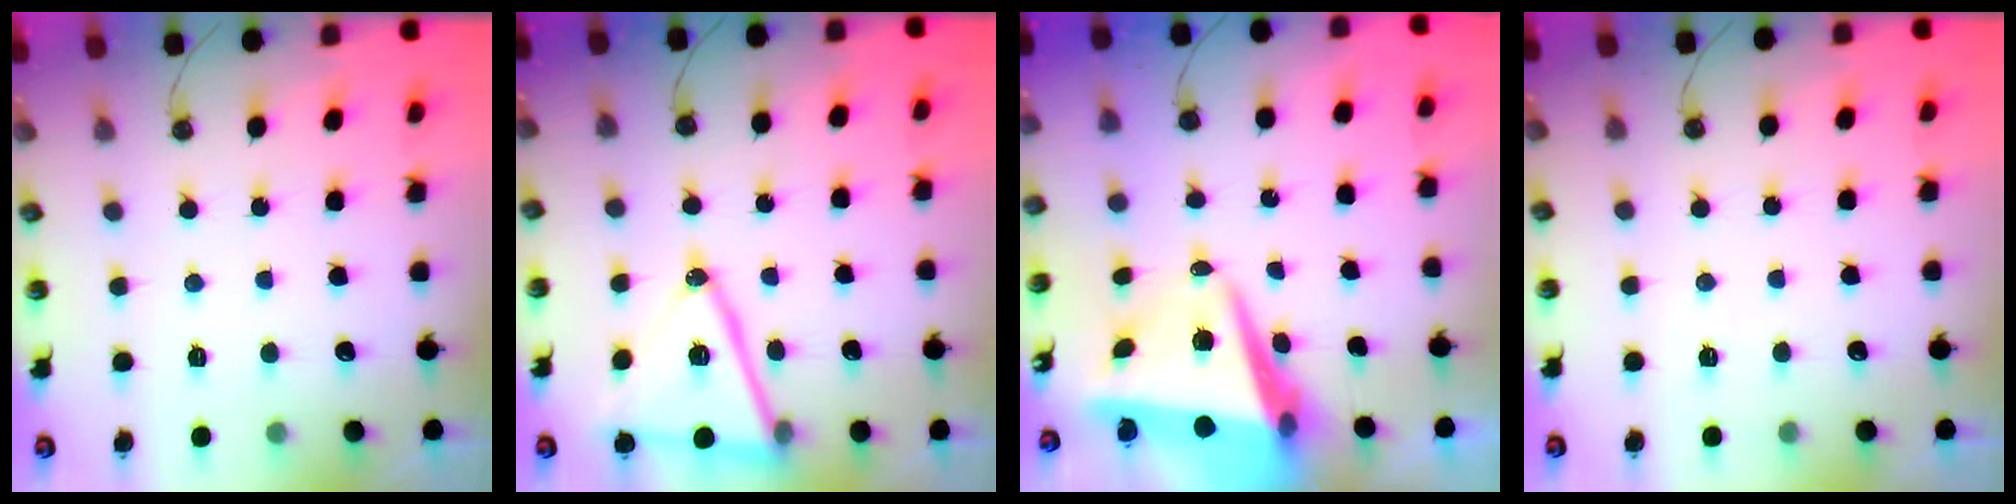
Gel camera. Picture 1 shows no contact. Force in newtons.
{"total": 16.4, "press": 16.0, "slide": 3.5}
{"total": 10.6, "press": 10.4, "slide": 2.0}
{"total": 4.9, "press": 2.5, "slide": 4.2}